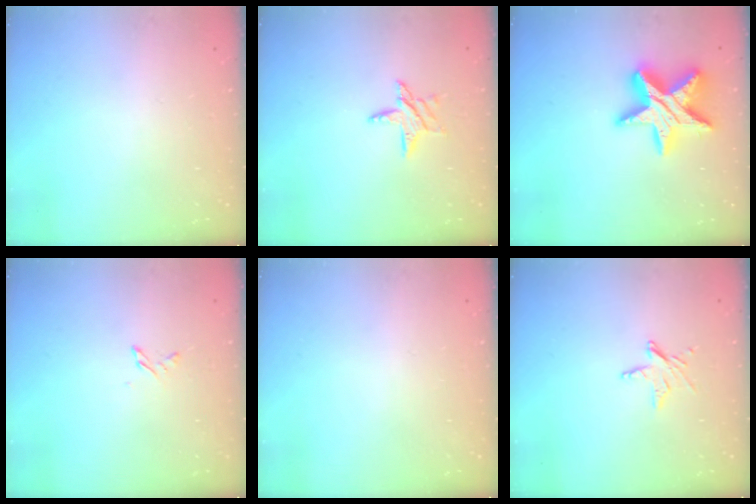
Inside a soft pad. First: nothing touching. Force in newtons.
{"total": 7.4, "press": 7.4, "slide": 0.5}
{"total": 17.0, "press": 16.9, "slide": 1.4}
{"total": 2.6, "press": 2.6, "slide": 0.3}
{"total": 0.0}
{"total": 5.1, "press": 5.1, "slide": 0.5}